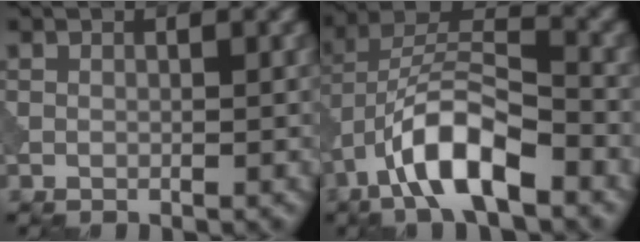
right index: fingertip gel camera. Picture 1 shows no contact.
{"total": 8.9, "force": [-4.7, 3.1, 6.8], "torque": [-0.116, 0.019, -0.090]}